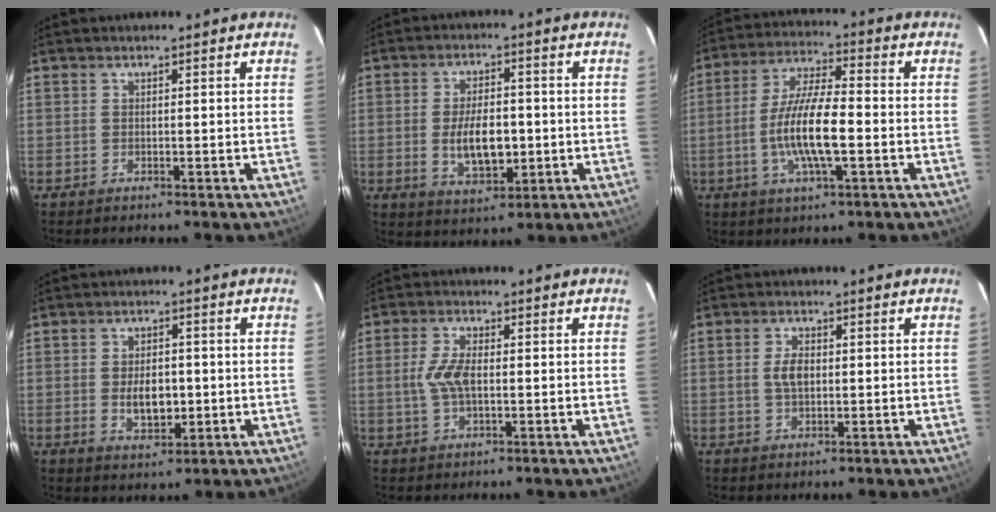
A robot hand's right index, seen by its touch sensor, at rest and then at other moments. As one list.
[{"total": 9.4, "force": [-1.3, 4.6, 8.1], "torque": [-0.152, -0.005, -0.014]}, {"total": 12.4, "force": [-2.8, 2.9, 11.7], "torque": [-0.233, -0.003, -0.053]}, {"total": 6.6, "force": [-0.8, 3.8, 5.3], "torque": [-0.099, -0.004, -0.007]}, {"total": 5.3, "force": [-0.3, 2.3, 4.7], "torque": [-0.102, 0.004, -0.004]}, {"total": 3.7, "force": [0.1, 2.1, 3.0], "torque": [-0.060, 0.004, 0.005]}]